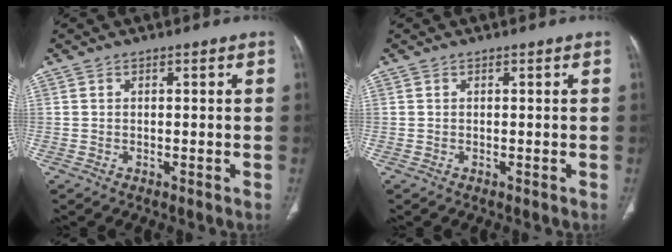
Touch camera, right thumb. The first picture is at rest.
{"total": 0.0}